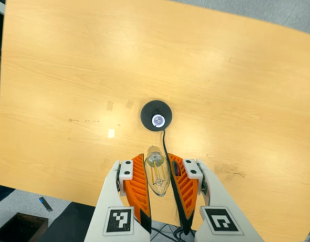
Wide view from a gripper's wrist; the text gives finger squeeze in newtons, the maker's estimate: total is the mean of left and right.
{"total": 9.9, "left": 9.5, "right": 10.2}